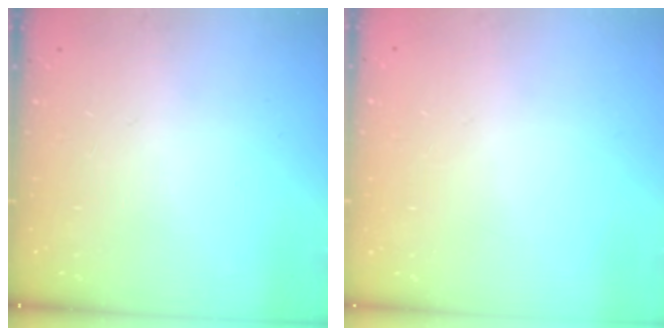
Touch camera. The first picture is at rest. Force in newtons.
{"total": 0.0}